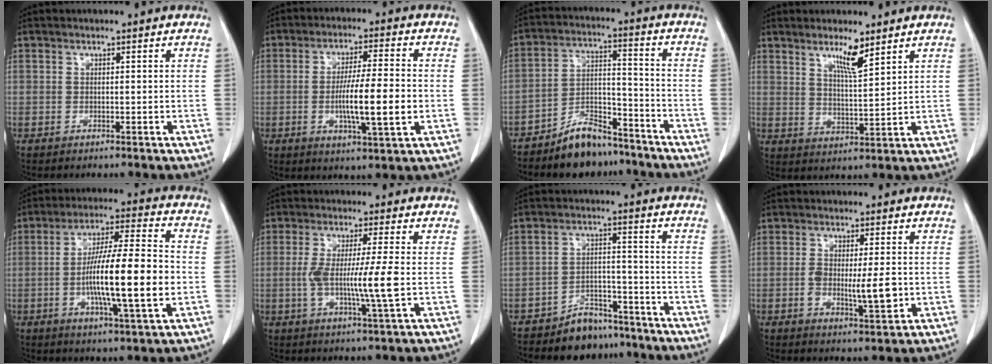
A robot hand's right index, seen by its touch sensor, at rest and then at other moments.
{"total": 10.5, "force": [-1.9, 0.9, 10.3], "torque": [-0.179, -0.005, -0.035]}
{"total": 9.6, "force": [-8.0, 3.8, 3.8], "torque": [-0.073, 0.018, -0.141]}
{"total": 5.6, "force": [3.9, 0.4, 4.0], "torque": [-0.073, -0.010, 0.069]}
{"total": 16.4, "force": [-2.6, 1.5, 16.2], "torque": [-0.281, -0.001, -0.047]}
{"total": 9.6, "force": [-1.1, -0.1, 9.5], "torque": [-0.182, -0.006, -0.023]}
{"total": 7.9, "force": [-6.5, 3.8, 2.3], "torque": [-0.034, 0.014, -0.106]}
{"total": 7.3, "force": [-1.0, 1.9, 7.0], "torque": [-0.119, -0.006, -0.014]}